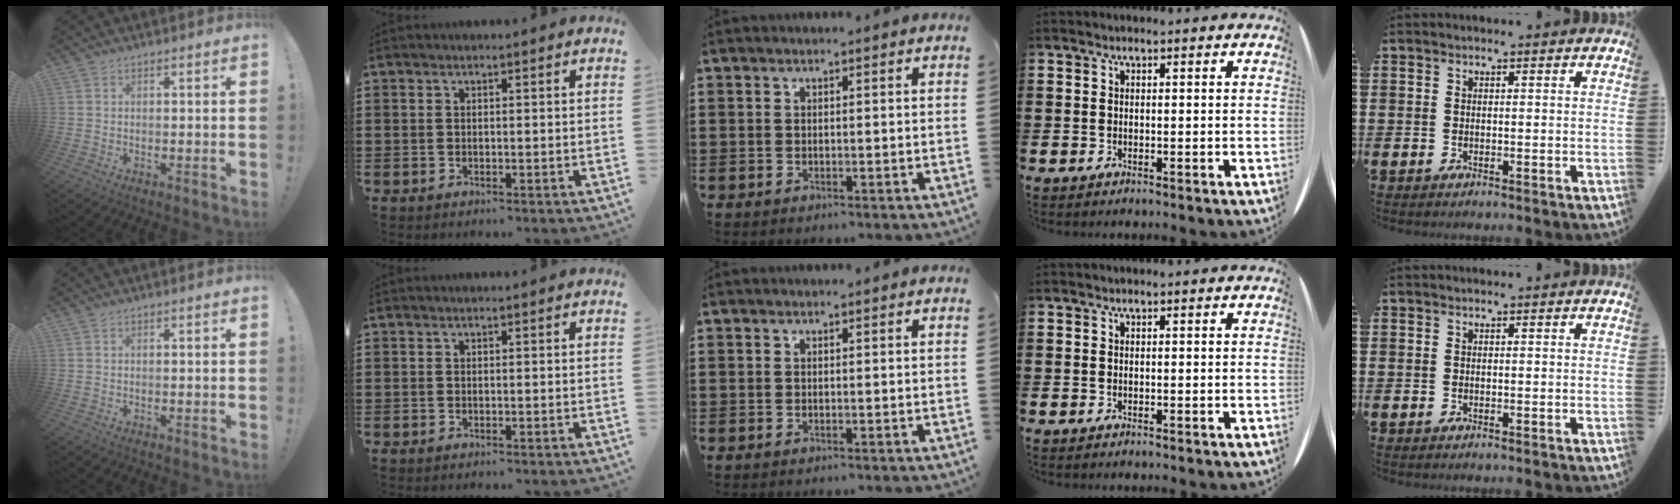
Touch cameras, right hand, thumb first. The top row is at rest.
{}